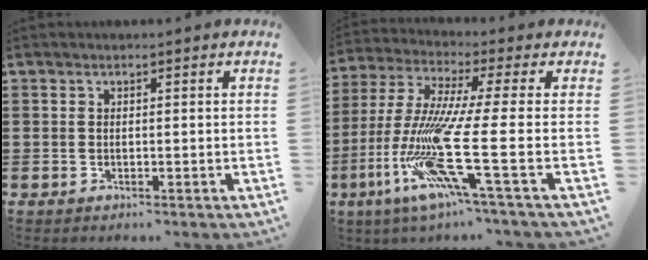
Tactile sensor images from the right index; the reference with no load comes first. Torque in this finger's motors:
{"motor_torque": [2.14, 0.00, 1.06, 0.21]}